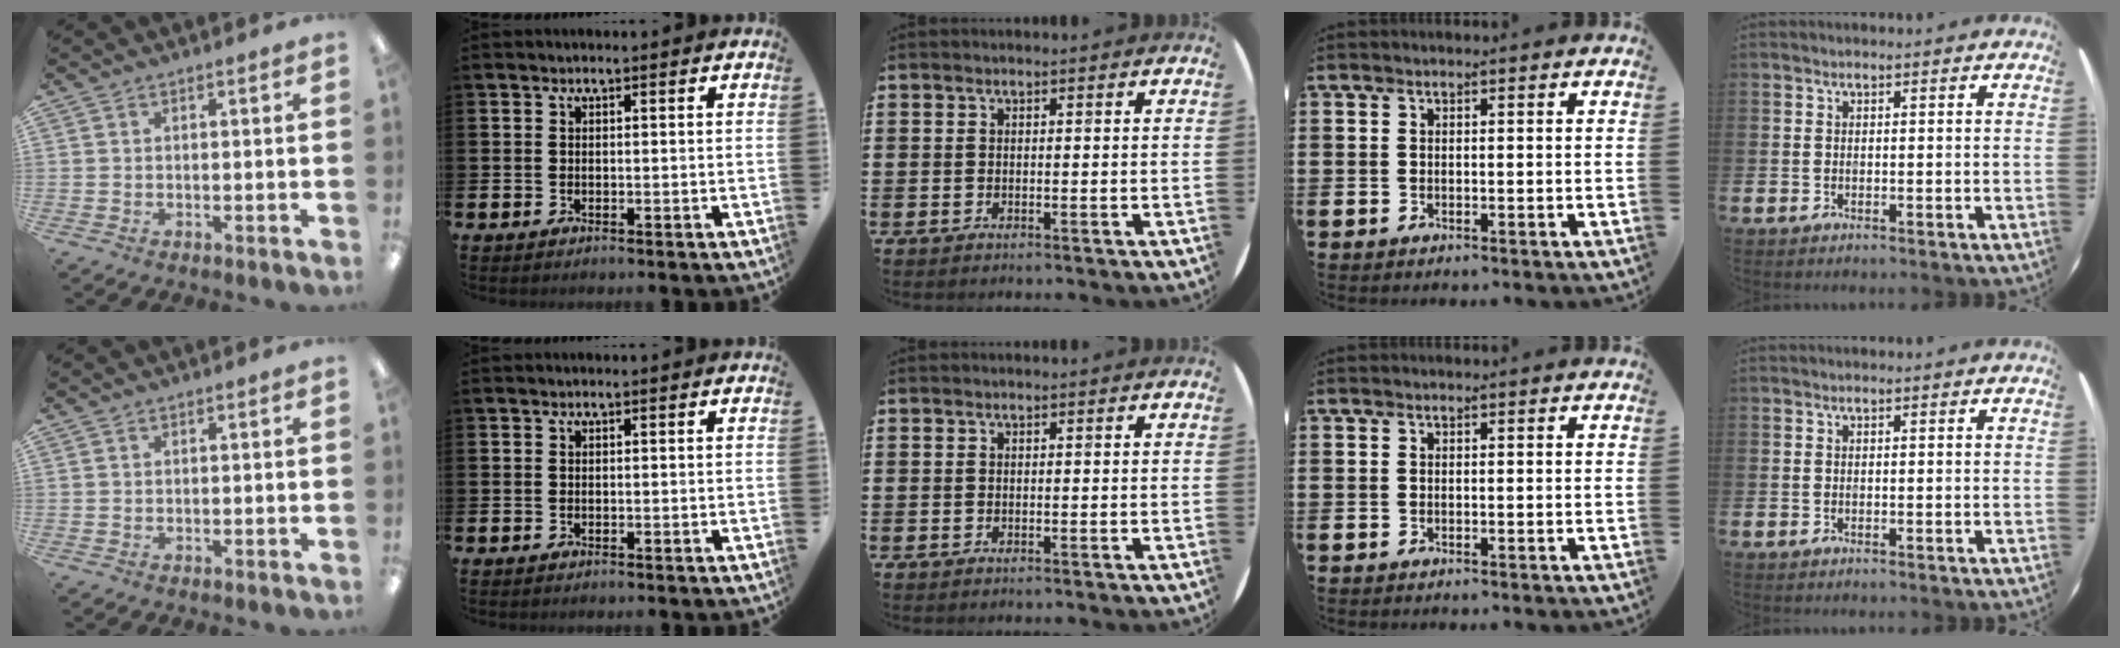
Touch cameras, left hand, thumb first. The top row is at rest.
{}